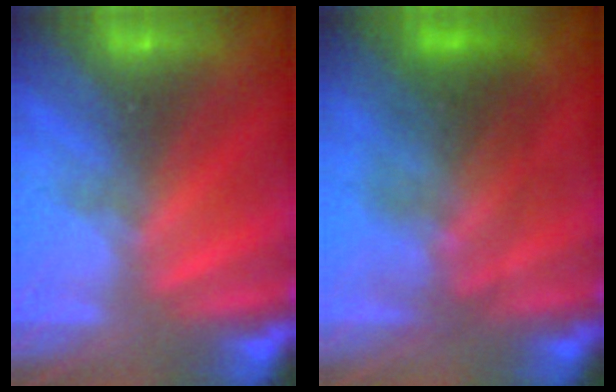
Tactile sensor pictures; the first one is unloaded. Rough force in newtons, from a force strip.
{"total": 3.4}